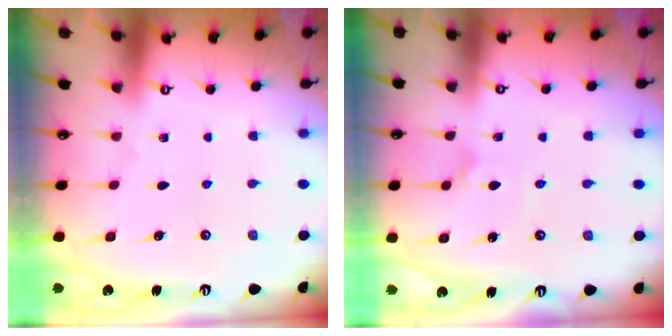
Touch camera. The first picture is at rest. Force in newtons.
{"total": 2.3, "press": 2.3, "slide": 0.2}